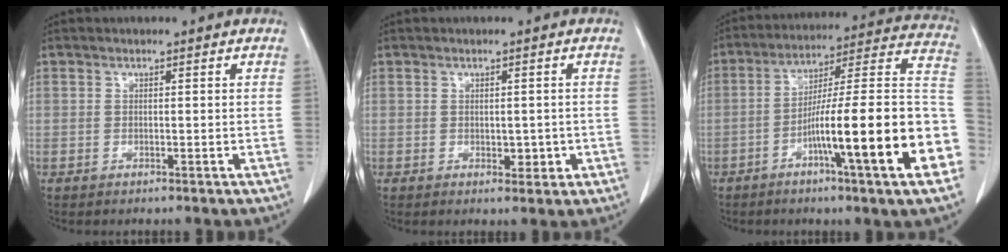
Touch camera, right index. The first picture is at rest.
{"total": 2.4, "force": [-0.4, 1.4, 1.8], "torque": [-0.018, 0.000, 0.000]}
{"total": 22.6, "force": [-7.3, 0.8, 21.3], "torque": [-0.241, 0.015, -0.111]}